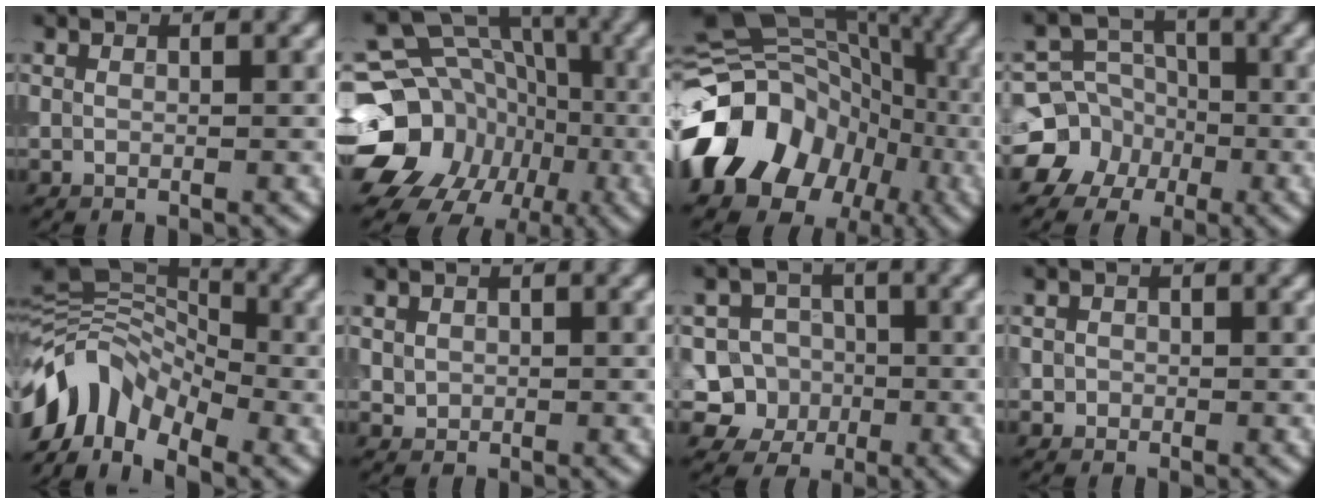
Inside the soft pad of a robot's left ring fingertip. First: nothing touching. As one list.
[{"total": 17.2, "force": [-4.1, 14.9, 7.5], "torque": [-0.147, -0.008, -0.090]}, {"total": 13.5, "force": [-4.6, 10.5, 7.0], "torque": [-0.135, 0.005, -0.099]}, {"total": 7.9, "force": [-3.1, 7.1, 1.7], "torque": [-0.017, -0.003, -0.077]}, {"total": 8.8, "force": [-4.5, 5.5, 5.2], "torque": [-0.089, 0.008, -0.098]}, {"total": 0.9, "force": [0.2, 0.9, 0.3], "torque": [-0.002, -0.003, 0.006]}, {"total": 7.4, "force": [-2.0, 6.9, 1.7], "torque": [-0.013, 0.012, -0.061]}, {"total": 0.8, "force": [0.0, 0.8, 0.1], "torque": [0.009, -0.004, -0.004]}]